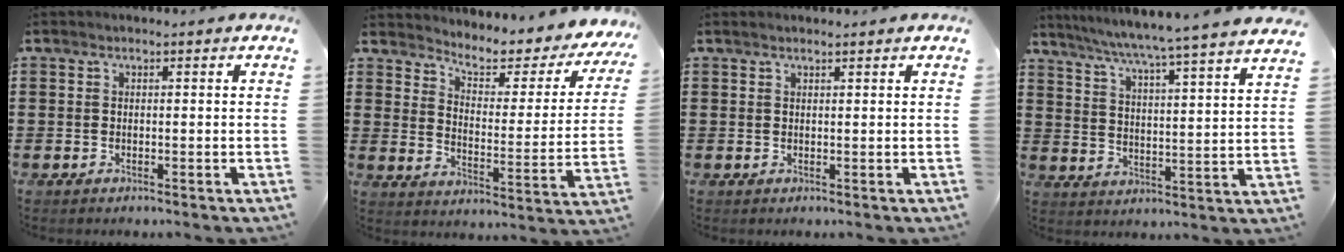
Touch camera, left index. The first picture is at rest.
{"total": 5.0, "force": [4.1, 1.5, 2.4], "torque": [-0.056, -0.035, 0.059]}
{"total": 0.7, "force": [0.6, 0.0, 0.4], "torque": [-0.008, -0.001, 0.011]}
{"total": 5.3, "force": [4.6, -1.6, 2.1], "torque": [-0.062, -0.048, 0.068]}